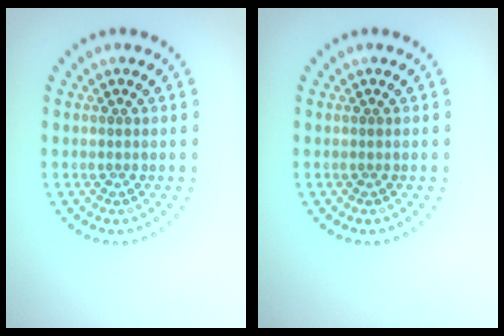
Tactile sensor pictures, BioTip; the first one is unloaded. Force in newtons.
{"total": 0.0}